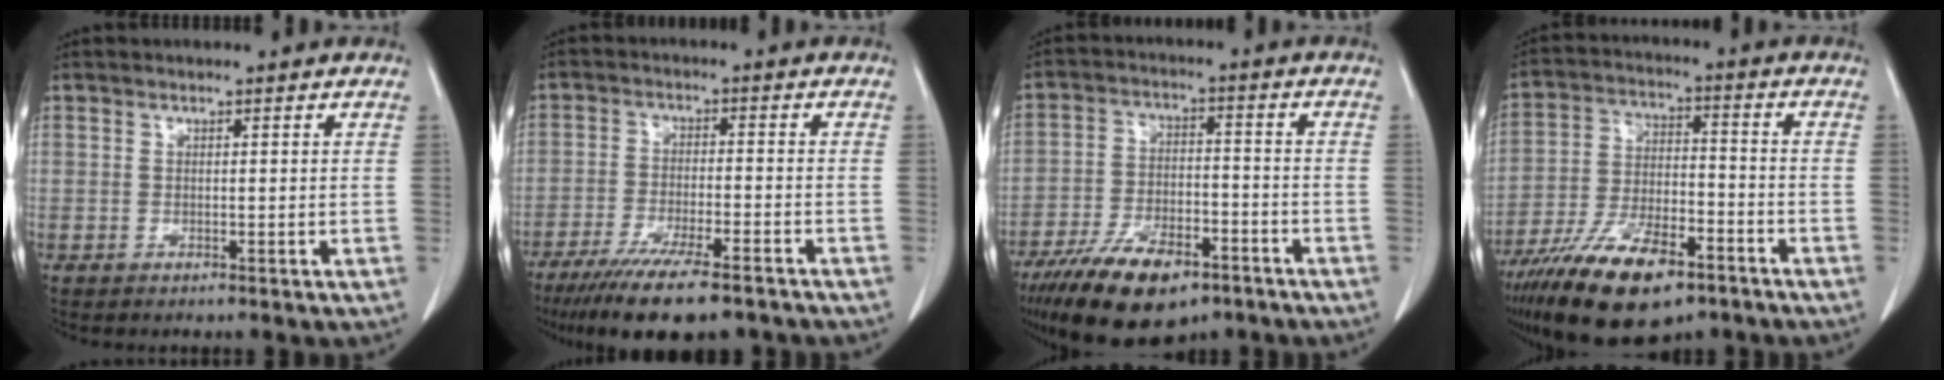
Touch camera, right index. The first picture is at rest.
{"total": 13.8, "force": [-10.6, 2.2, 8.5], "torque": [-0.142, -0.032, -0.169]}
{"total": 14.6, "force": [-9.8, 5.6, 9.3], "torque": [-0.175, -0.015, -0.165]}
{"total": 16.2, "force": [-10.6, 5.4, 10.9], "torque": [-0.223, -0.023, -0.188]}